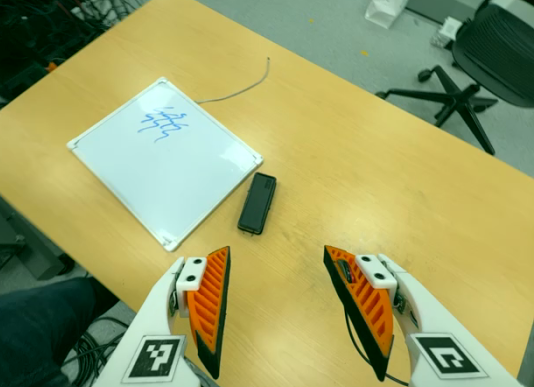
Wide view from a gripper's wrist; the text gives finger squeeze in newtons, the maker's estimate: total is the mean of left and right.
{"total": 0.0}